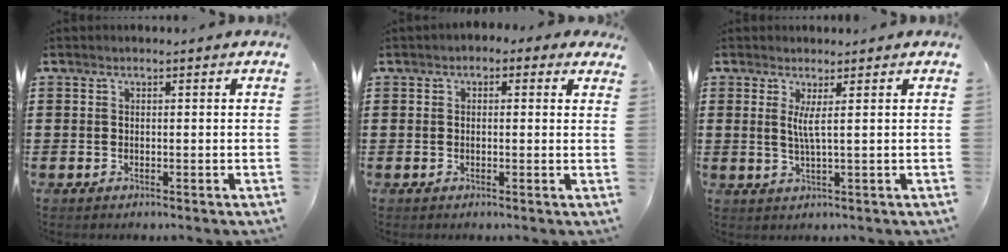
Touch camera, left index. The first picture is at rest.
{"total": 1.2, "force": [0.0, 0.9, 0.8], "torque": [-0.017, 0.007, -0.004]}
{"total": 2.8, "force": [0.9, -0.5, 2.7], "torque": [-0.055, -0.008, 0.014]}